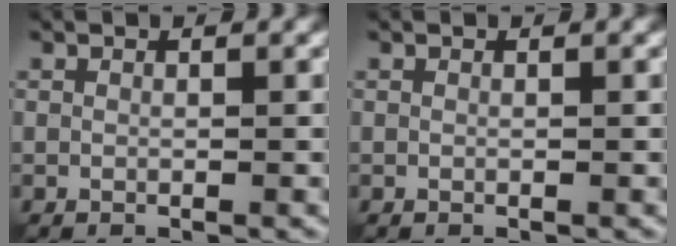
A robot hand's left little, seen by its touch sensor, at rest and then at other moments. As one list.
[{"total": 0.0}]